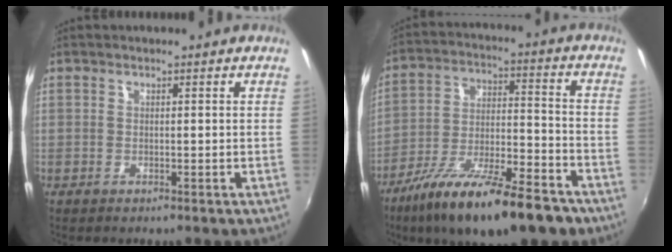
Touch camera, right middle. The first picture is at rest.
{"total": 21.6, "force": [-14.9, 5.9, 14.4], "torque": [-0.253, -0.038, -0.238]}